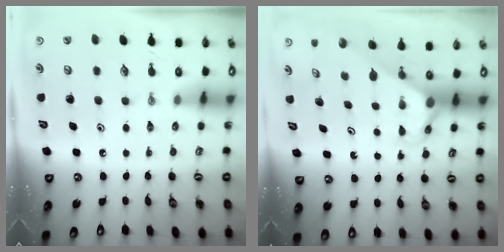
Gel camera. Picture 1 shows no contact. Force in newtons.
{"total": 2.9, "press": 2.9, "slide": 0.1}